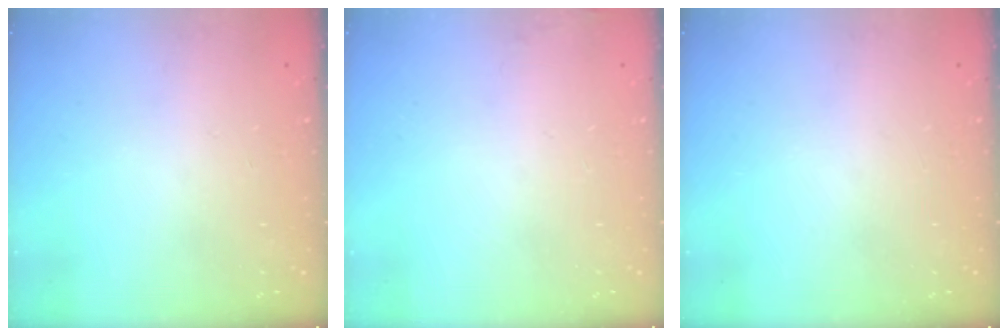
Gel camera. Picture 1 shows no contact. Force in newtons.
{"total": 6.5, "press": 3.9, "slide": 5.2}
{"total": 0.0}